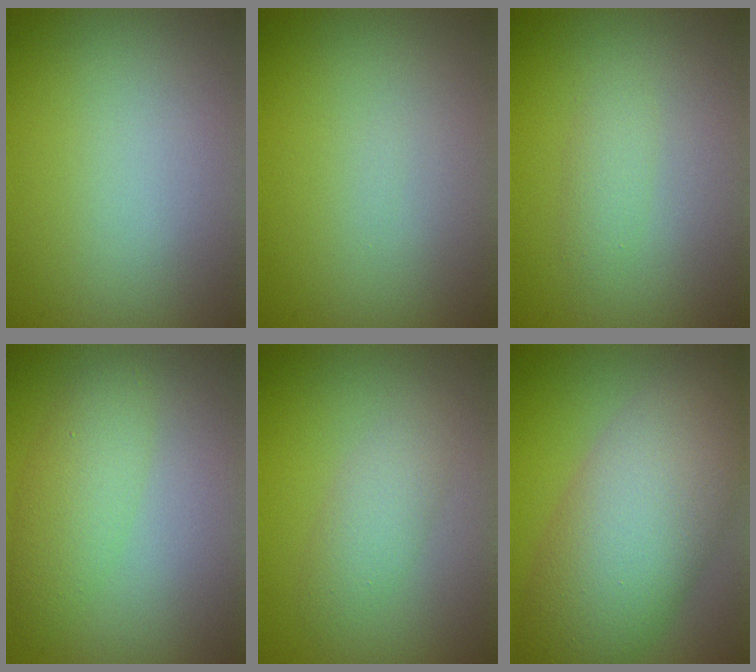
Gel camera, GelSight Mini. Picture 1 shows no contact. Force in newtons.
{"total": 0.0}
{"total": 1.3, "press": 1.3, "slide": 0.1}
{"total": 2.9, "press": 2.9, "slide": 0.0}
{"total": 2.7, "press": 2.7, "slide": 0.2}
{"total": 9.6, "press": 9.5, "slide": 0.3}